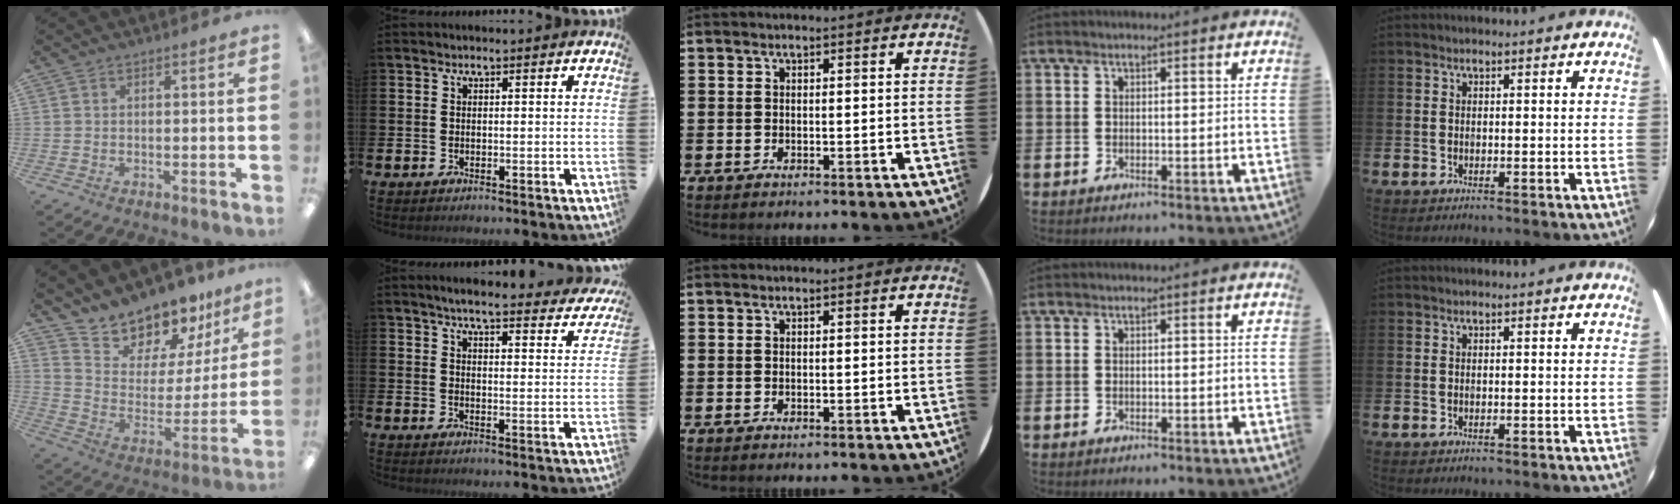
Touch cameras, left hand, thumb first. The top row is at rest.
{"thumb": {"total": 12.9, "force": [12.2, 4.2, -0.2], "torque": [-0.019, -0.131, 0.224]}, "index": {"total": 5.1, "force": [4.8, 0.4, 1.7], "torque": [-0.037, -0.032, 0.080]}}